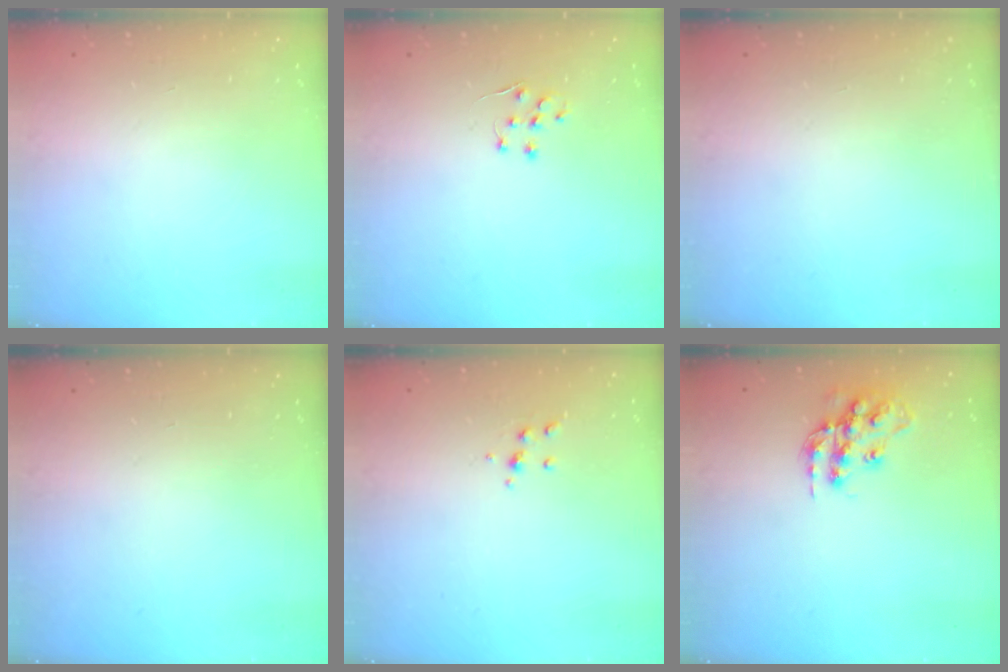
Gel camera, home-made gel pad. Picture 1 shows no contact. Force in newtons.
{"total": 5.1, "press": 5.1, "slide": 0.7}
{"total": 0.0}
{"total": 0.0}
{"total": 4.8, "press": 4.8, "slide": 0.5}
{"total": 14.2, "press": 14.2, "slide": 0.9}